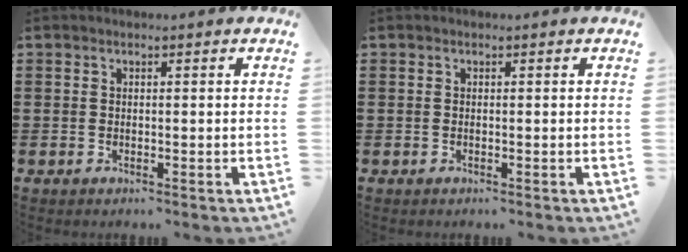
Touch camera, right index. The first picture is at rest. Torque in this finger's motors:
{"motor_torque": [0.87, 1.27, 0.01, 0.00]}